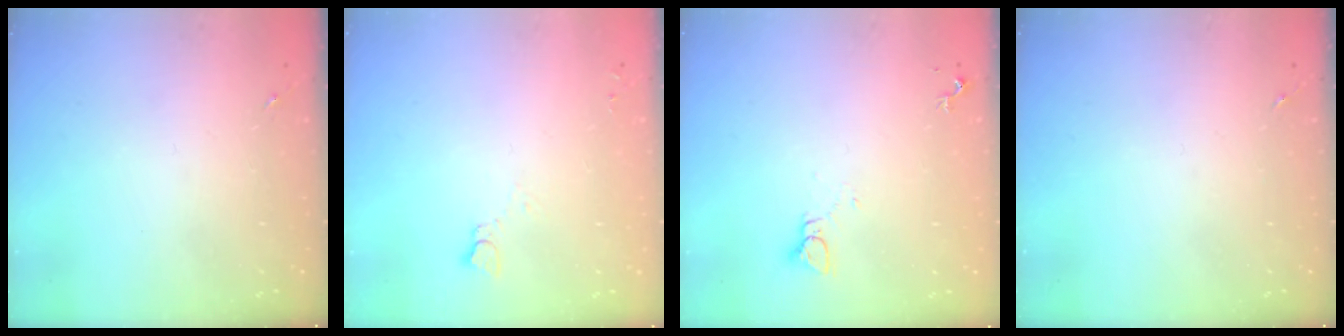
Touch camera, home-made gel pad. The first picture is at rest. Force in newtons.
{"total": 2.5, "press": 2.5, "slide": 0.1}
{"total": 2.7, "press": 2.7, "slide": 0.2}
{"total": 0.0}